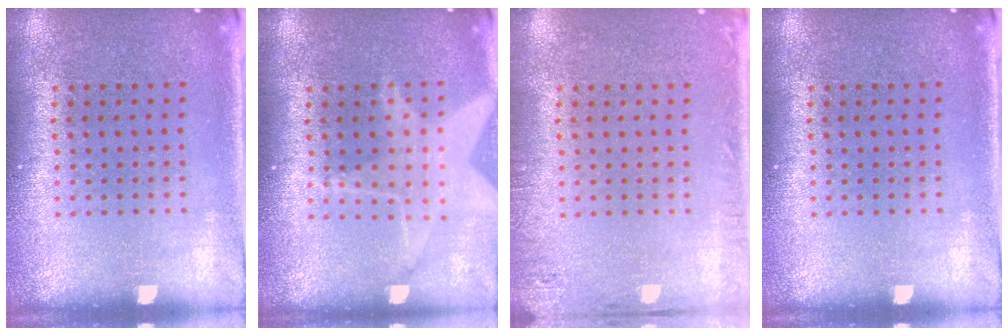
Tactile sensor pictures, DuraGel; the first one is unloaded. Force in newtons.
{"total": 1.7, "press": 1.4, "slide": 1.0}
{"total": 1.5, "press": 1.5, "slide": 0.2}
{"total": 0.0}